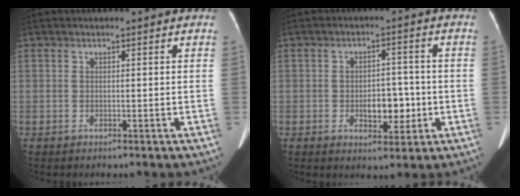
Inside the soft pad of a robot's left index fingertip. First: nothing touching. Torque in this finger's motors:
{"motor_torque": [0.19, -0.07, 0.07, 0.04]}